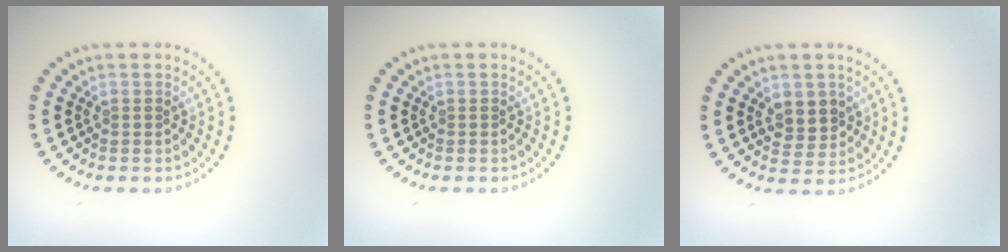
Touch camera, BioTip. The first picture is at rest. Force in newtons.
{"total": 0.0}
{"total": 2.7, "press": 2.6, "slide": 0.7}